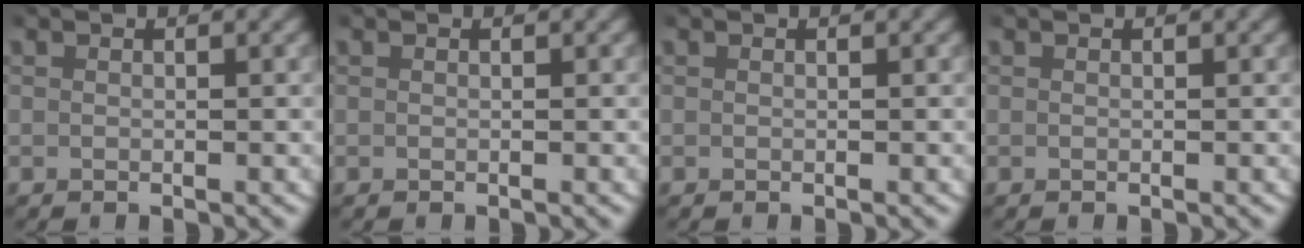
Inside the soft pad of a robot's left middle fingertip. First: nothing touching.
{"total": 0.0}
{"total": 0.0}
{"total": 0.0}